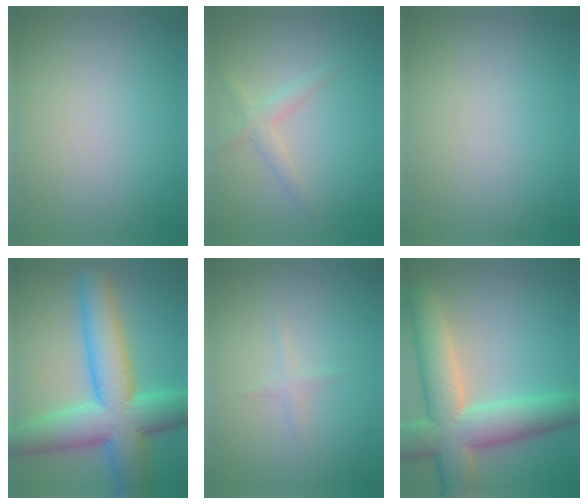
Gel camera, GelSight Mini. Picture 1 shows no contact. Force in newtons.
{"total": 1.7, "press": 1.7, "slide": 0.1}
{"total": 0.0}
{"total": 11.2, "press": 11.2, "slide": 0.3}
{"total": 0.8, "press": 0.8, "slide": 0.1}
{"total": 10.2, "press": 10.2, "slide": 0.9}